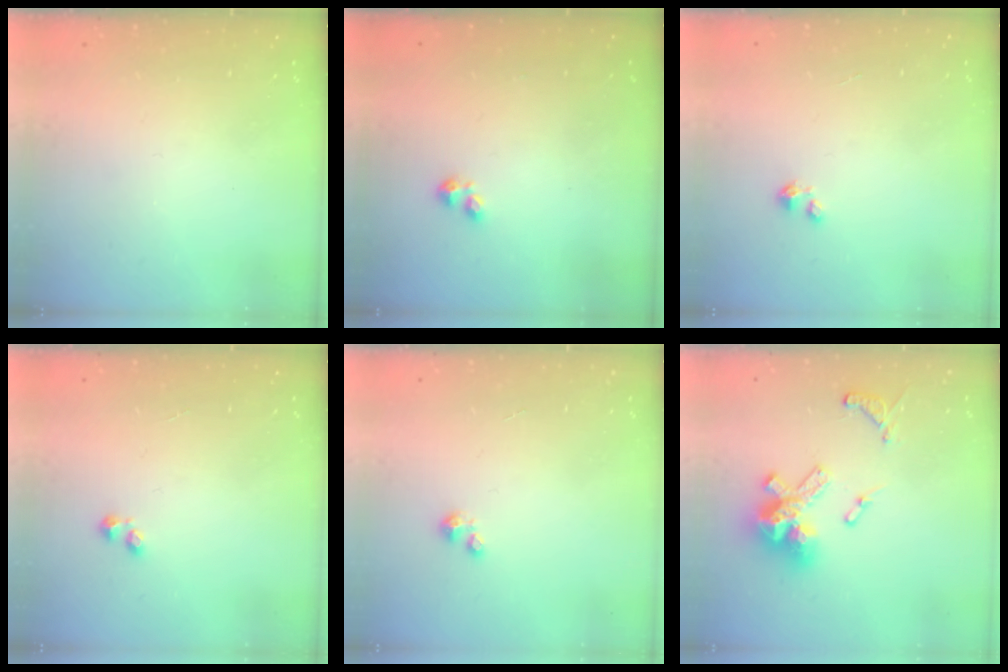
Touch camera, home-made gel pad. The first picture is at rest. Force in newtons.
{"total": 1.0, "press": 0.9, "slide": 0.4}
{"total": 0.8, "press": 0.7, "slide": 0.3}
{"total": 1.2, "press": 1.1, "slide": 0.5}
{"total": 1.4, "press": 1.4, "slide": 0.2}
{"total": 16.3, "press": 16.1, "slide": 2.3}